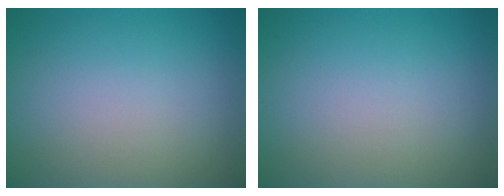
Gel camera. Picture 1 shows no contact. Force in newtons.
{"total": 0.0}